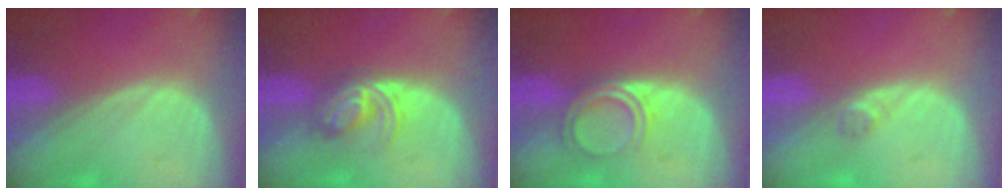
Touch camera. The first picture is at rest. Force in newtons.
{"total": 6.0, "press": 5.2, "slide": 3.0}
{"total": 4.7, "press": 4.2, "slide": 2.1}
{"total": 1.3, "press": 1.1, "slide": 0.7}